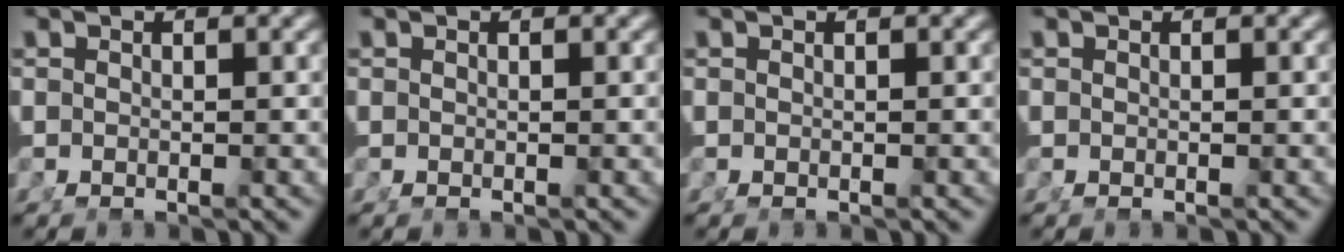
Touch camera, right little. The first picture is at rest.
{"total": 0.0}
{"total": 0.0}
{"total": 0.0}